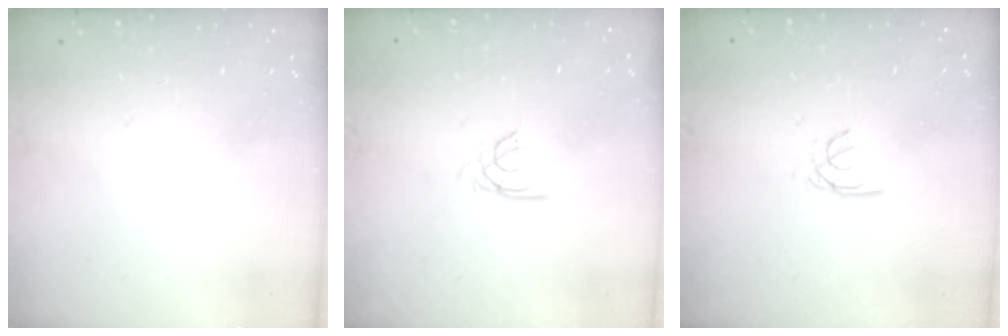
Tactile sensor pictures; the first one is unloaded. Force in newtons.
{"total": 2.4, "press": 2.4, "slide": 0.4}
{"total": 2.6, "press": 2.6, "slide": 0.4}